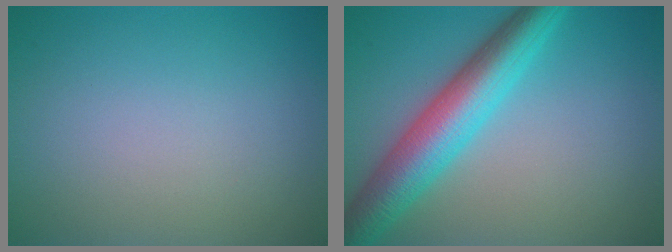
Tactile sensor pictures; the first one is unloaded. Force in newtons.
{"total": 7.4, "press": 7.4, "slide": 0.1}